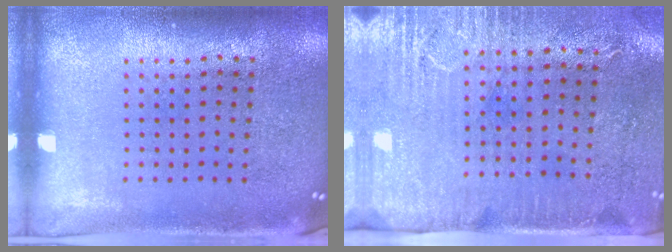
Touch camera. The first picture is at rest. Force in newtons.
{"total": 2.9, "press": 2.4, "slide": 1.6}